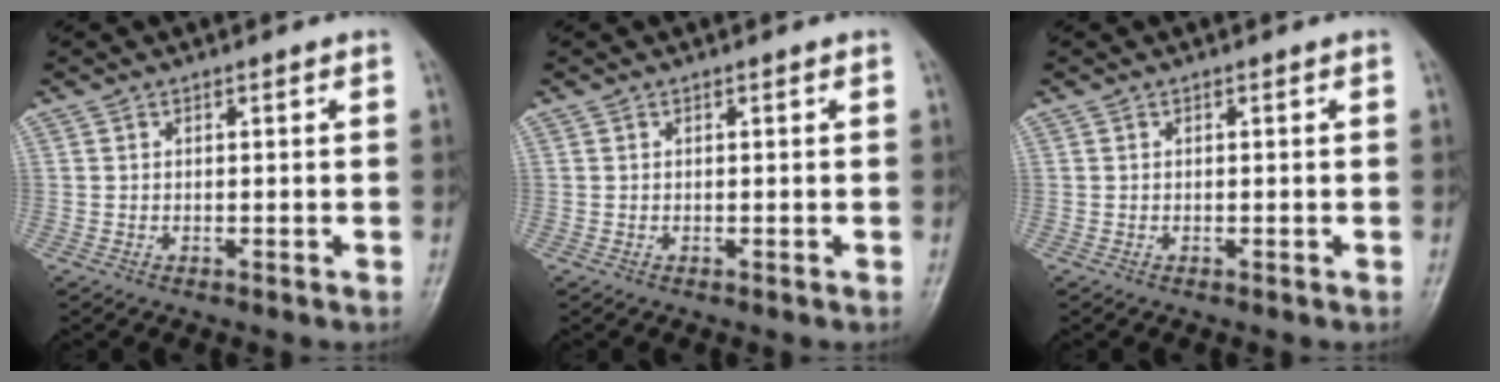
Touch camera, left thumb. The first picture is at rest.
{"total": 0.0}
{"total": 0.0}